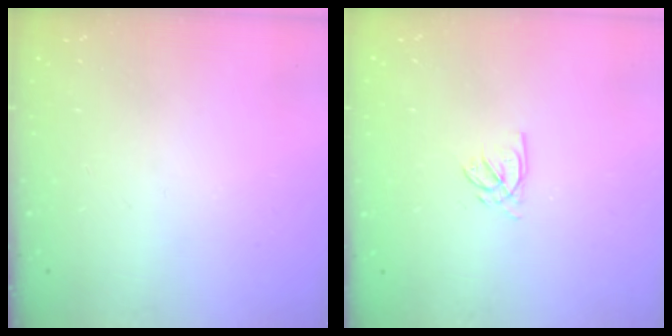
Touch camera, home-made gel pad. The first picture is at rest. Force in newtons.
{"total": 2.3, "press": 2.3, "slide": 0.3}